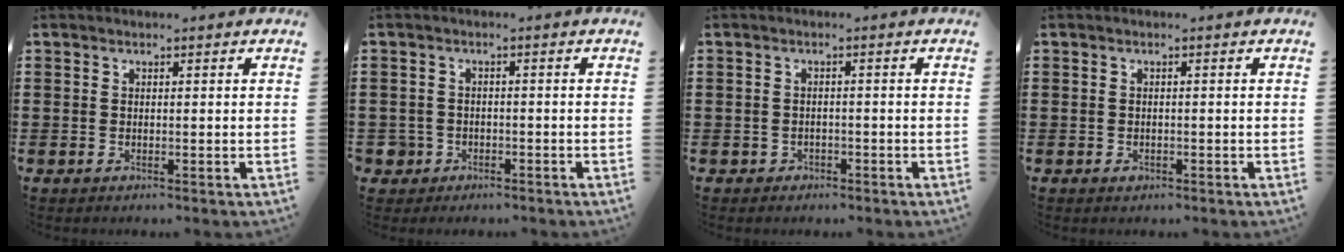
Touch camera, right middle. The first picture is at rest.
{"total": 2.4, "force": [-1.6, 1.8, 0.4], "torque": [-0.020, -0.002, -0.039]}
{"total": 1.1, "force": [-0.9, 0.6, 0.0], "torque": [-0.006, -0.001, -0.020]}
{"total": 0.6, "force": [-0.4, 0.4, 0.2], "torque": [-0.006, -0.002, -0.008]}